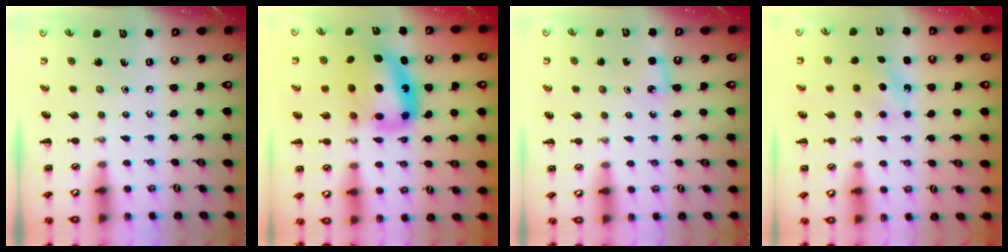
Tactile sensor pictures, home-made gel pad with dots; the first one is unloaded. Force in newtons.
{"total": 13.9, "press": 13.5, "slide": 3.6}
{"total": 3.9, "press": 3.7, "slide": 1.2}
{"total": 5.7, "press": 5.5, "slide": 1.5}